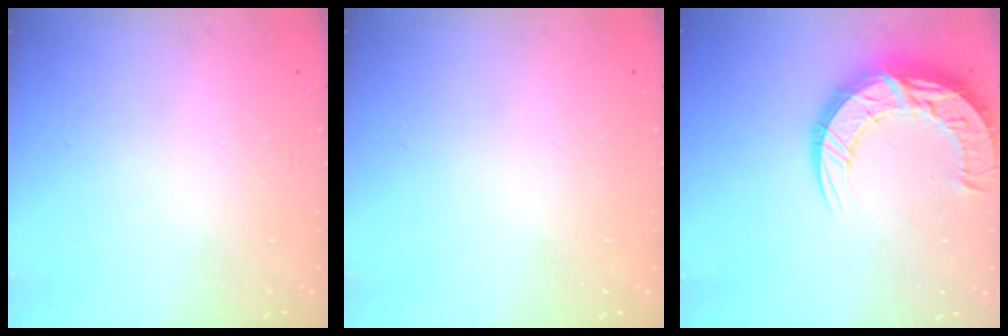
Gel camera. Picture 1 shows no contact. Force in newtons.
{"total": 0.0}
{"total": 18.8, "press": 18.7, "slide": 1.5}